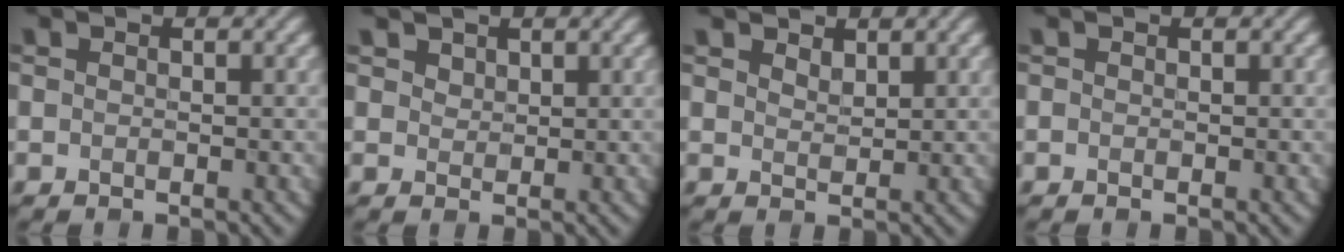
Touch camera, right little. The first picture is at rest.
{"total": 1.5, "force": [1.2, 0.8, 0.4], "torque": [-0.012, -0.005, 0.029]}
{"total": 1.6, "force": [1.4, 0.6, 0.6], "torque": [-0.012, 0.000, 0.028]}
{"total": 0.0}